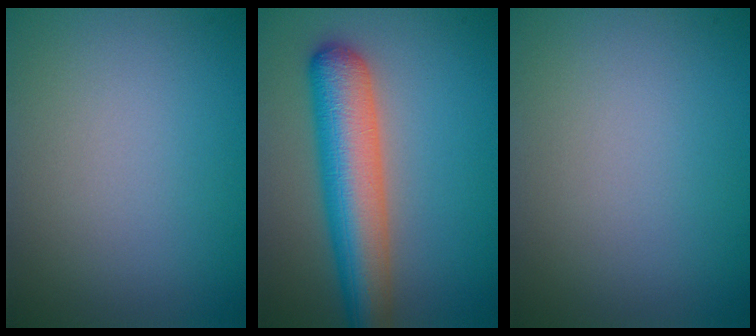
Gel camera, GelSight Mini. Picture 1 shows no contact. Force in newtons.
{"total": 7.6, "press": 7.6, "slide": 0.3}
{"total": 0.0}